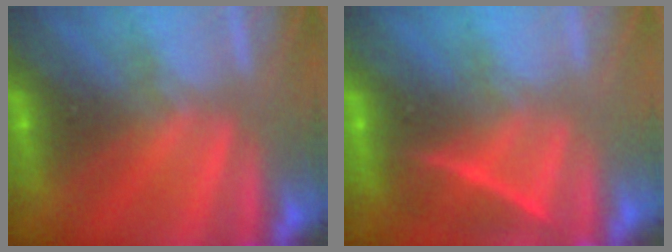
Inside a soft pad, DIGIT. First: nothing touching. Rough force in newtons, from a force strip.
{"total": 1.8}